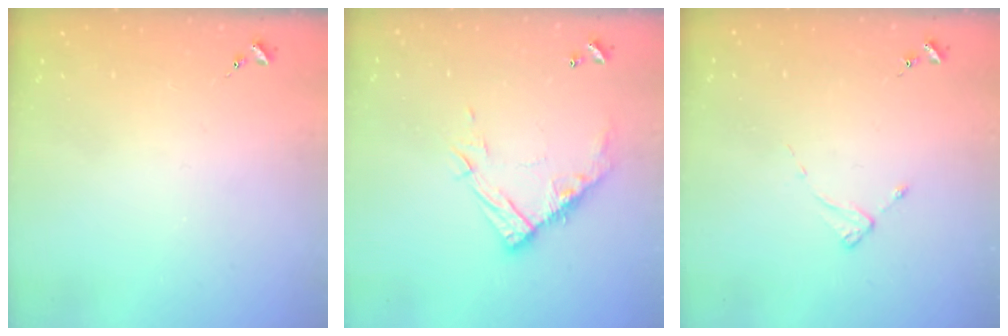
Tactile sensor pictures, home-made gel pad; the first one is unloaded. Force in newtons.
{"total": 13.1, "press": 13.1, "slide": 1.1}
{"total": 2.0, "press": 2.0, "slide": 0.3}